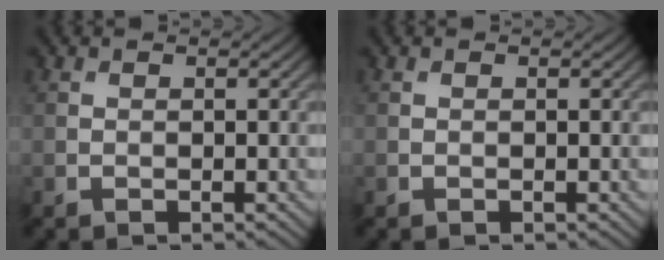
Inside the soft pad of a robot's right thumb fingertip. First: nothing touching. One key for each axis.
{"total": 0.0}